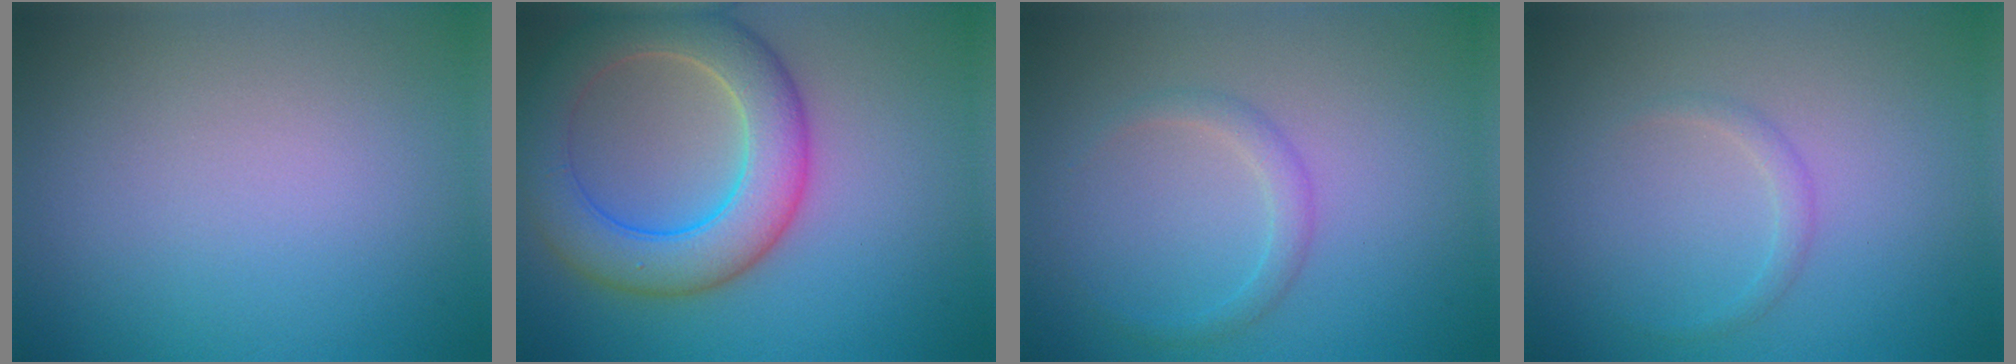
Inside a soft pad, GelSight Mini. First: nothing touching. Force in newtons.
{"total": 7.4, "press": 7.3, "slide": 0.4}
{"total": 1.5, "press": 1.5, "slide": 0.1}
{"total": 0.9, "press": 0.9, "slide": 0.1}